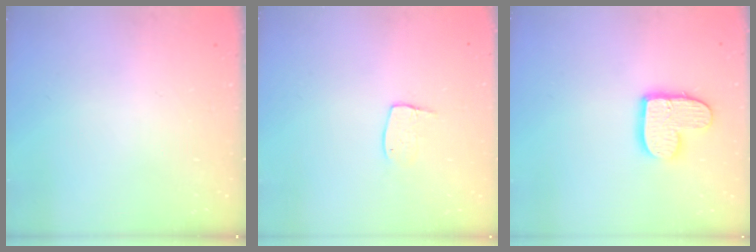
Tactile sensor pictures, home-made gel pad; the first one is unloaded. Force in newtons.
{"total": 5.9, "press": 5.9, "slide": 0.4}
{"total": 11.3, "press": 11.3, "slide": 0.7}